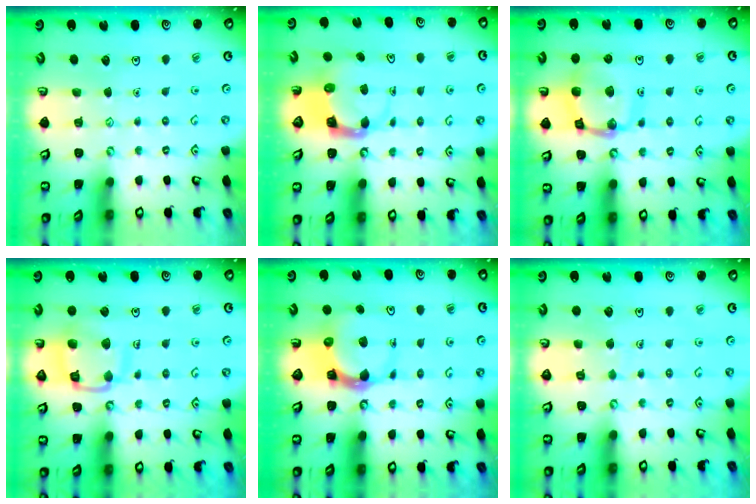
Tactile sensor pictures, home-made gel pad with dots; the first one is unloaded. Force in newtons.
{"total": 3.6, "press": 3.6, "slide": 0.4}
{"total": 13.5, "press": 13.5, "slide": 1.4}
{"total": 13.3, "press": 13.2, "slide": 1.5}
{"total": 4.7, "press": 4.7, "slide": 0.7}
{"total": 3.5, "press": 3.5, "slide": 0.1}